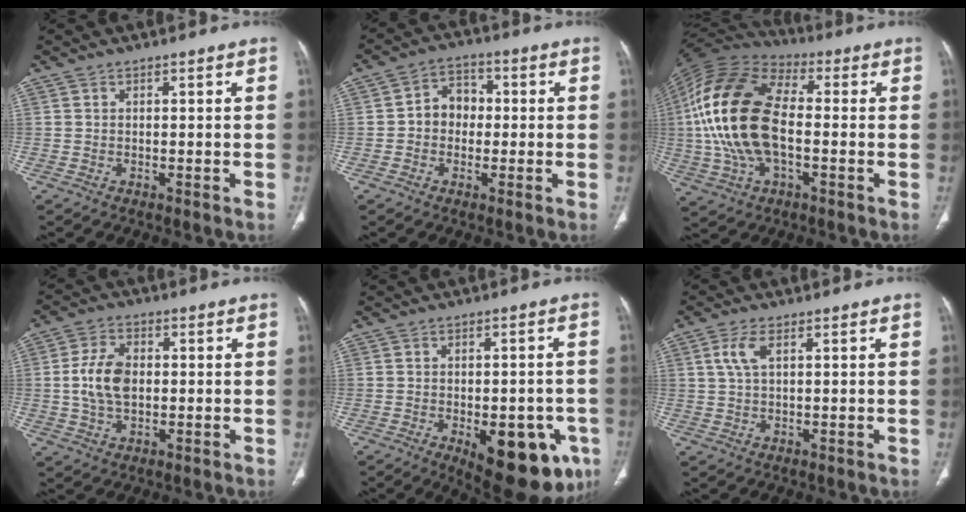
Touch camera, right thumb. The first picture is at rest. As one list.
[{"total": 6.3, "force": [-0.2, 5.2, 3.5], "torque": [-0.030, 0.021, -0.015]}, {"total": 21.5, "force": [-0.7, 11.7, 18.0], "torque": [-0.380, 0.018, -0.017]}, {"total": 8.3, "force": [0.1, 5.2, 6.4], "torque": [-0.123, 0.007, 0.002]}, {"total": 16.9, "force": [-6.8, 7.8, 13.3], "torque": [-0.118, 0.010, -0.071]}, {"total": 3.8, "force": [1.3, 1.6, 3.2], "torque": [-0.079, 0.007, 0.029]}]